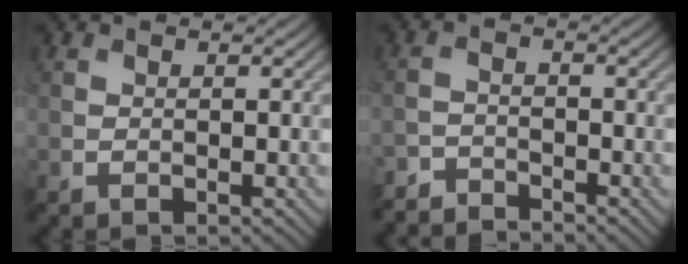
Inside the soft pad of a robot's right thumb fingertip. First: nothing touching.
{"total": 3.6, "force": [-3.5, 0.6, 0.2], "torque": [-0.002, -0.004, -0.074]}